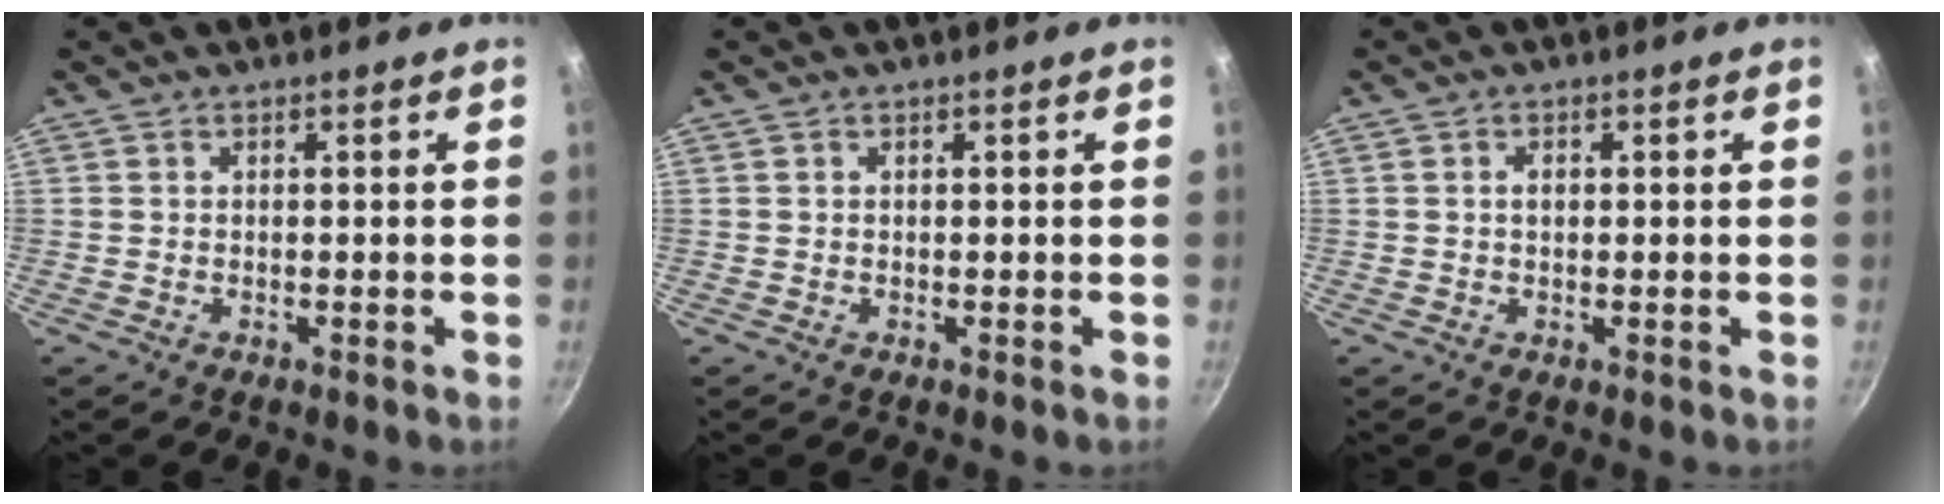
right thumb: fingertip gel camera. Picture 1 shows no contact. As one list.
[{"total": 0.0}, {"total": 1.1, "force": [0.1, 0.8, 0.8], "torque": [-0.011, 0.004, 0.002]}]